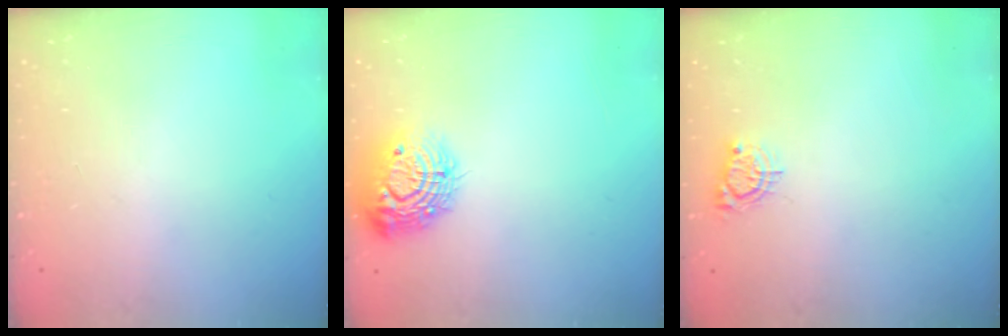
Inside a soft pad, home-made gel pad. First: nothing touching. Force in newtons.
{"total": 14.6, "press": 14.6, "slide": 1.0}
{"total": 4.2, "press": 4.2, "slide": 0.4}